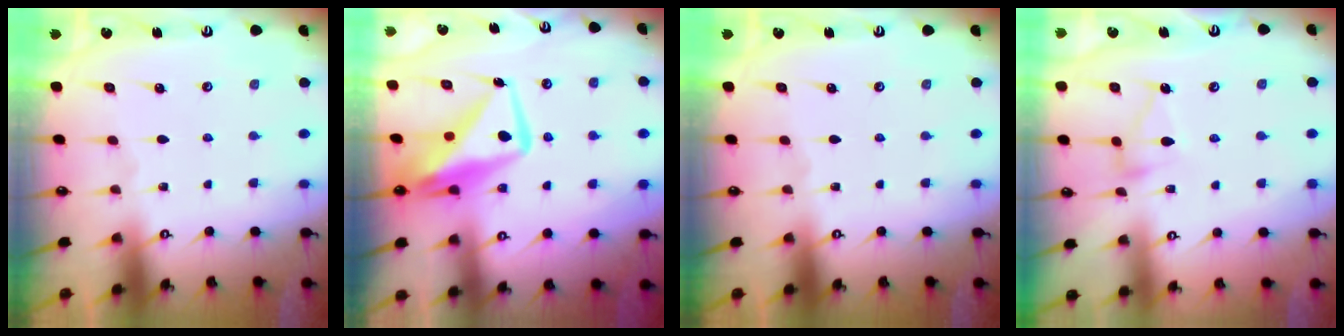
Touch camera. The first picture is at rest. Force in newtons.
{"total": 11.8, "press": 11.7, "slide": 1.4}
{"total": 0.0}
{"total": 8.0, "press": 8.0, "slide": 0.6}